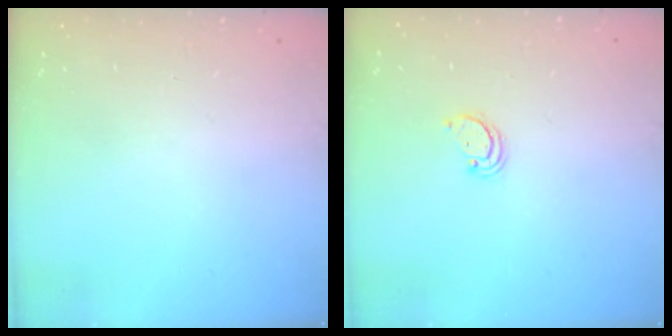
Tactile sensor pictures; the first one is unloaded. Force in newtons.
{"total": 2.2, "press": 2.2, "slide": 0.1}